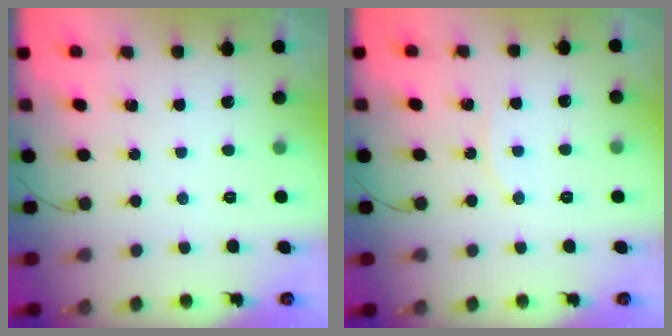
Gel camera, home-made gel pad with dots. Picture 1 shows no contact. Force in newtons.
{"total": 5.9, "press": 5.9, "slide": 0.2}